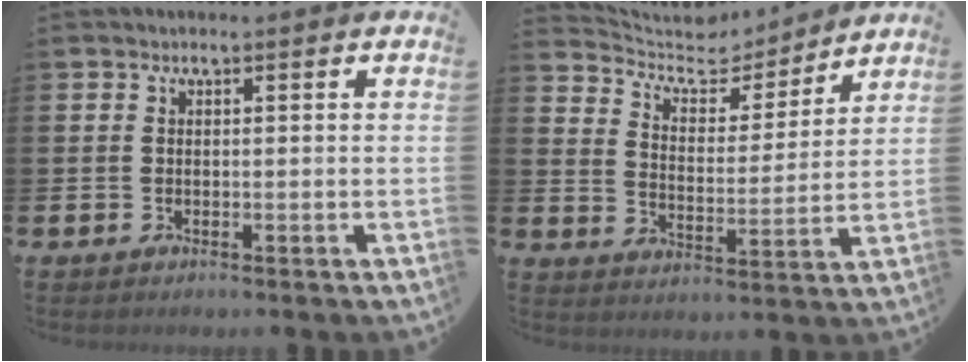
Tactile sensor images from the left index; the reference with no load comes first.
{"total": 6.0, "force": [5.5, 2.2, 1.0], "torque": [-0.051, -0.047, 0.092]}